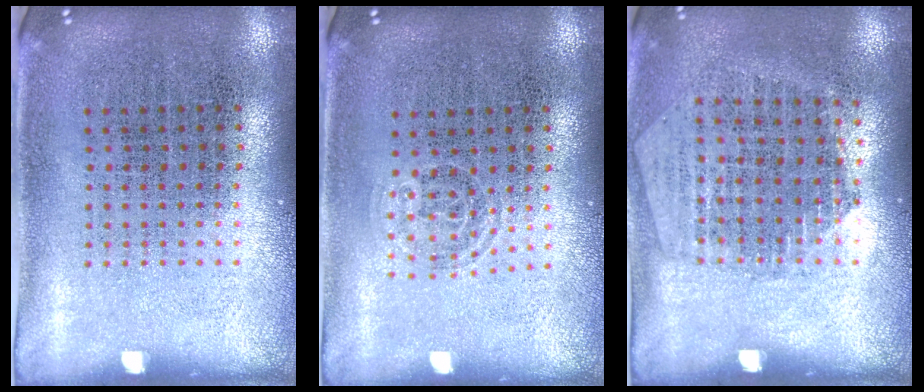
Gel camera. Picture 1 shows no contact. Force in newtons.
{"total": 0.8, "press": 0.5, "slide": 0.5}
{"total": 1.3, "press": 1.2, "slide": 0.5}